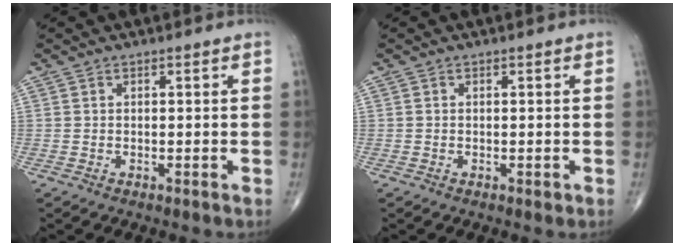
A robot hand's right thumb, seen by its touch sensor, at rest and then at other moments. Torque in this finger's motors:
{"motor_torque": [-0.22, 0.02, -0.15, -0.07, -0.02]}